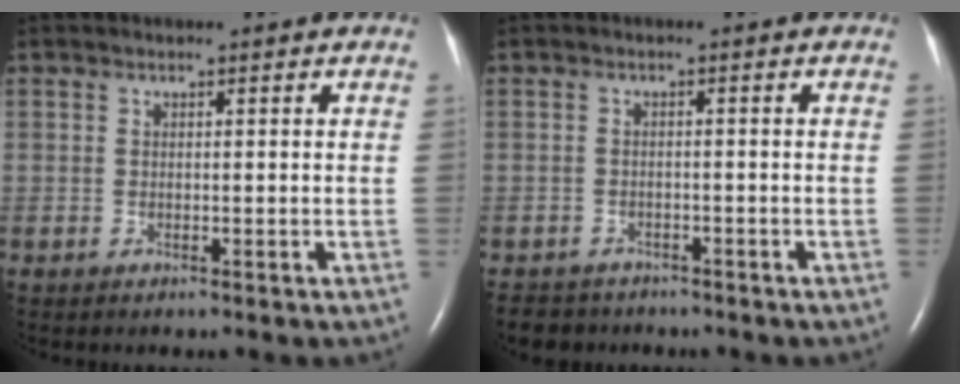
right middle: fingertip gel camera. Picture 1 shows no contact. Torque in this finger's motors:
{"motor_torque": [0.34, -0.26, 0.07, 0.02]}